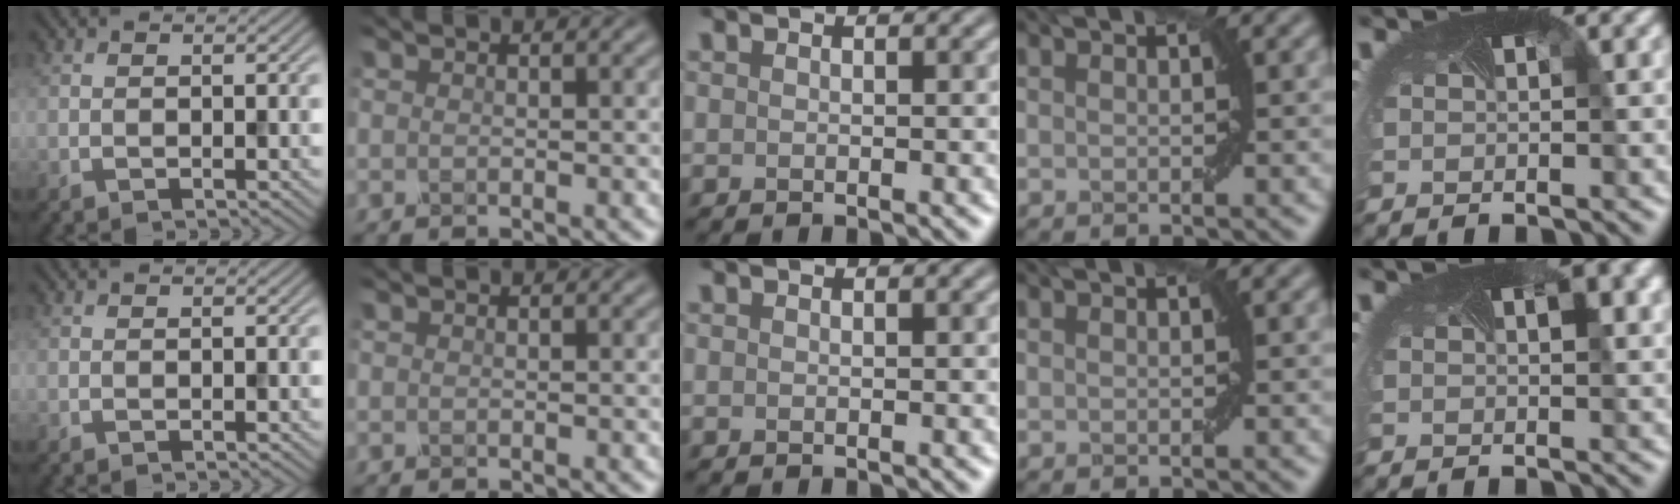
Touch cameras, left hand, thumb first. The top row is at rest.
{"little": {"total": 2.7, "force": [1.1, 0.9, 2.3], "torque": [-0.024, 0.000, 0.013]}}